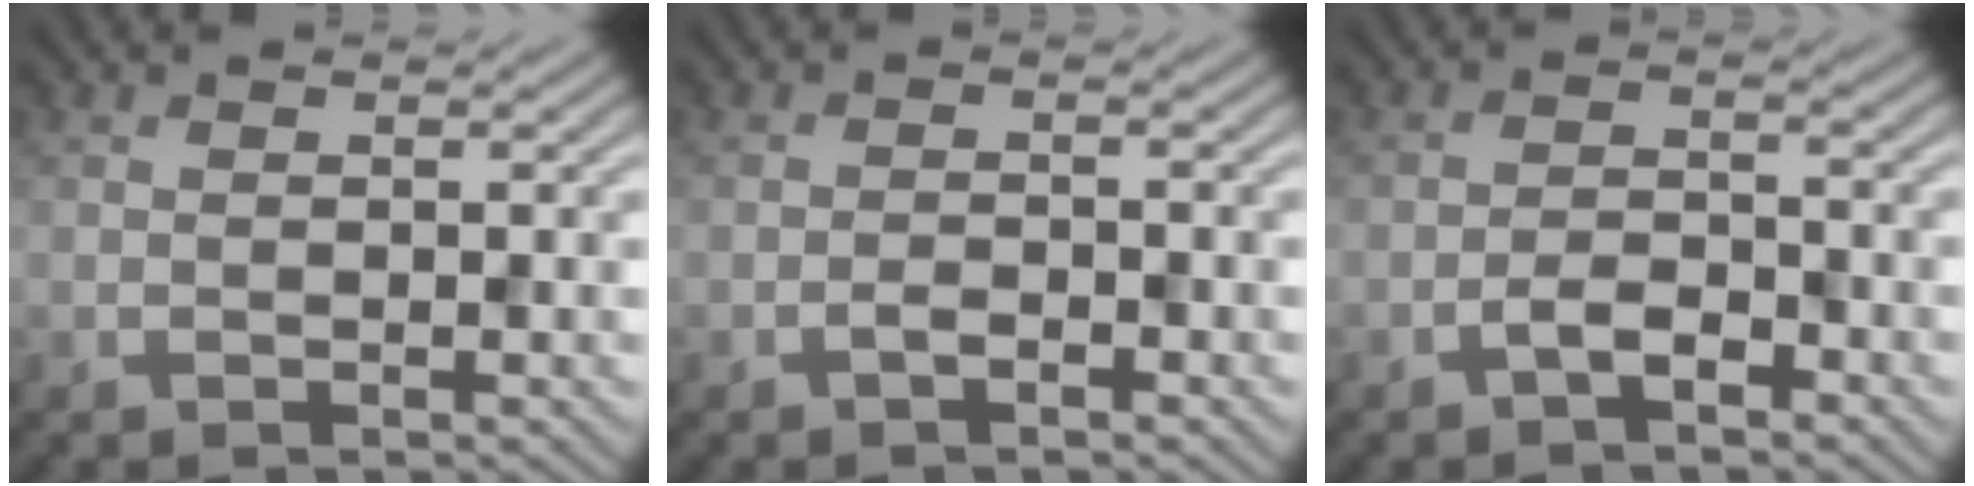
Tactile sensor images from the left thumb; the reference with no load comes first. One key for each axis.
{"total": 1.4, "fx": -1.0, "fy": 0.5, "fz": 0.9, "tx": -0.016, "ty": 0.002, "tz": -0.020}
{"total": 2.7, "fx": -1.9, "fy": 1.1, "fz": 1.7, "tx": -0.030, "ty": 0.005, "tz": -0.039}